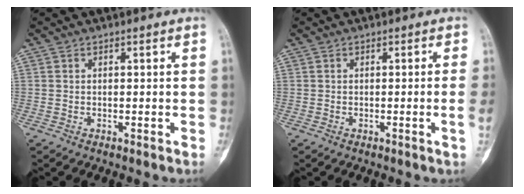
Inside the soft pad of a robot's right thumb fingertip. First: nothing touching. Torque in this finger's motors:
{"motor_torque": [-0.43, -0.12, 0.03, 0.06, -0.01]}